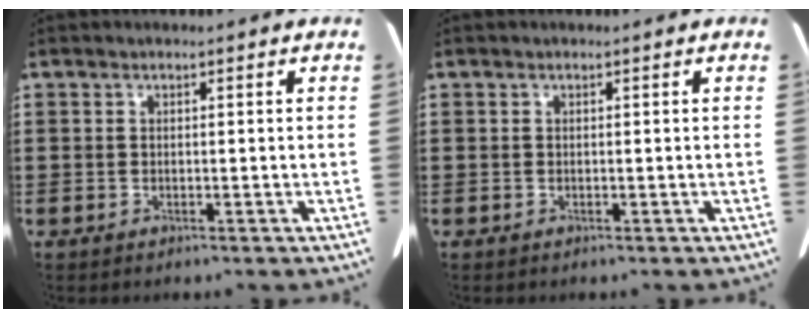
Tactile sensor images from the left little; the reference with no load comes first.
{"total": 0.0}